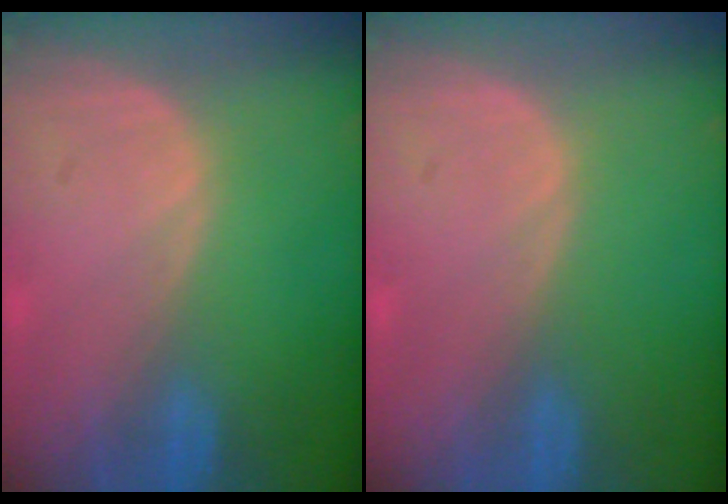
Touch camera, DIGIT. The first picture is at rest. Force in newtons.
{"total": 0.0}